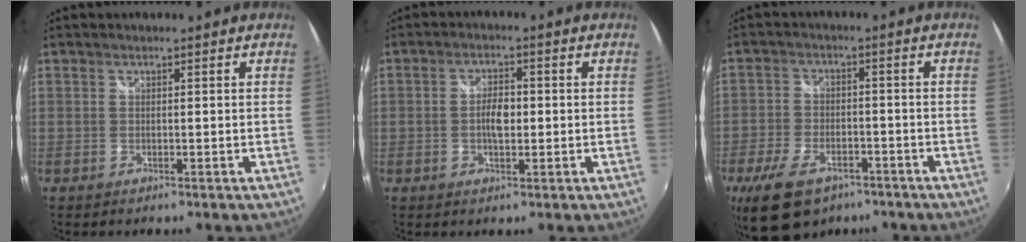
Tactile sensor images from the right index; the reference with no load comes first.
{"total": 4.4, "force": [-0.3, 2.1, 3.8], "torque": [-0.069, 0.004, -0.008]}
{"total": 13.1, "force": [-8.3, 7.3, 7.0], "torque": [-0.168, -0.014, -0.143]}